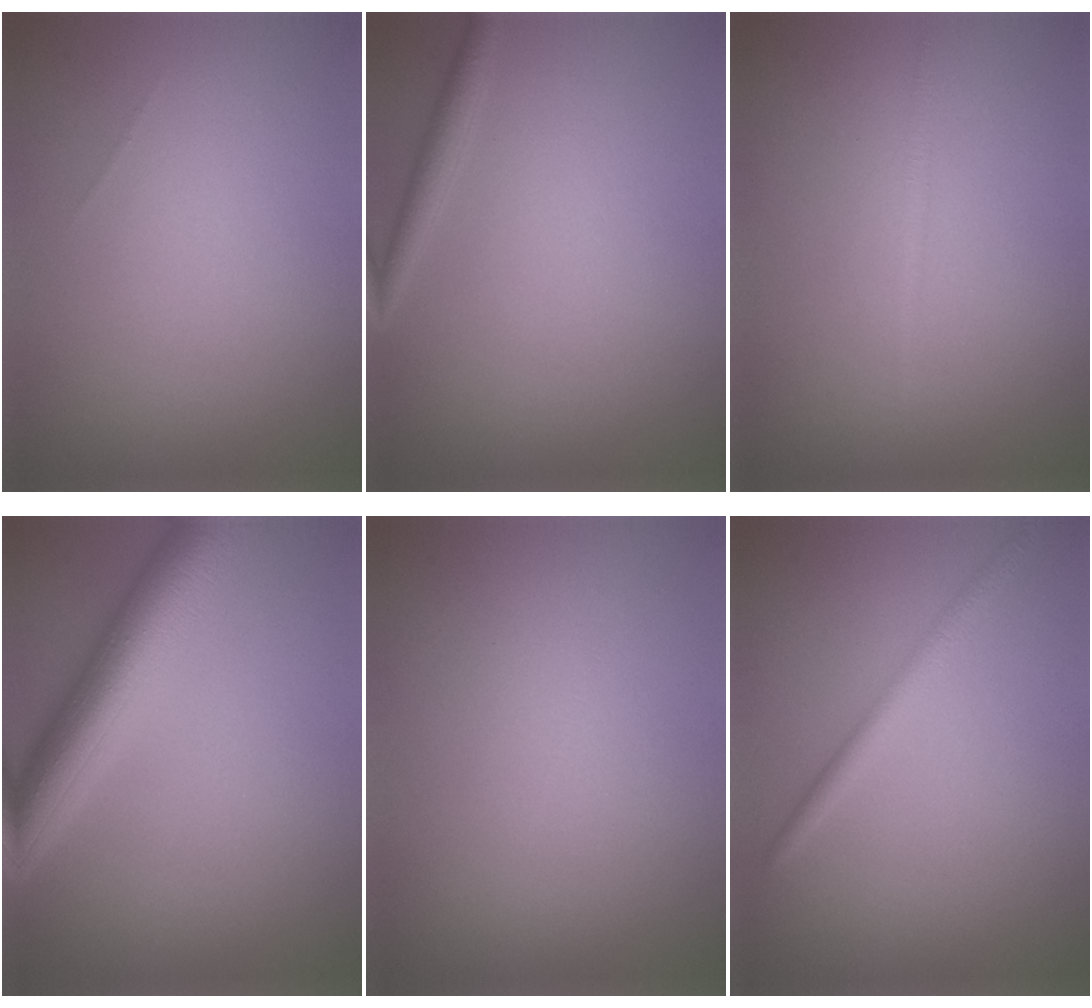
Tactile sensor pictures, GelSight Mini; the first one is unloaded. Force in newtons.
{"total": 1.5, "press": 1.5, "slide": 0.1}
{"total": 0.9, "press": 0.9, "slide": 0.1}
{"total": 7.6, "press": 7.6, "slide": 0.3}
{"total": 0.0}
{"total": 2.0, "press": 1.9, "slide": 0.1}